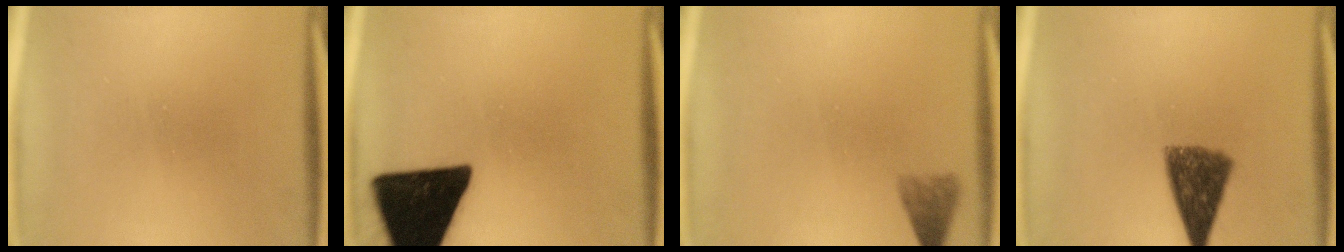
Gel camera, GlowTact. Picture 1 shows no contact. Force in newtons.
{"total": 19.5}
{"total": 2.9}
{"total": 8.2}